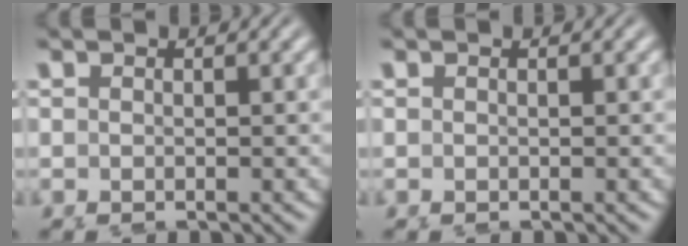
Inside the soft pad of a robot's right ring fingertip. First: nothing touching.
{"total": 0.0}